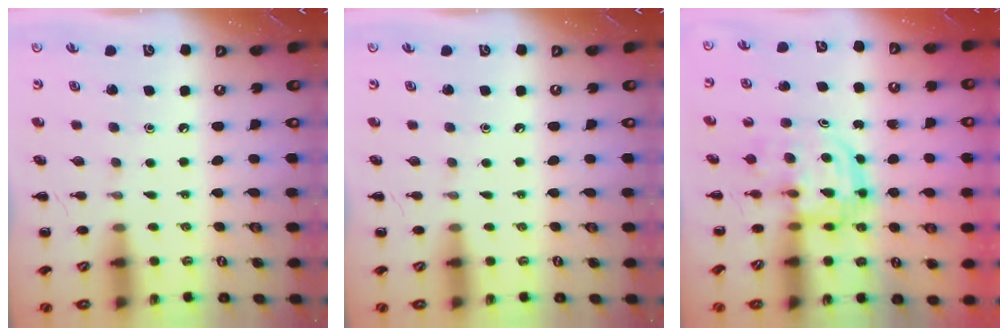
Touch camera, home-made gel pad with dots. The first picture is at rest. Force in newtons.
{"total": 0.0}
{"total": 4.0, "press": 3.9, "slide": 1.0}